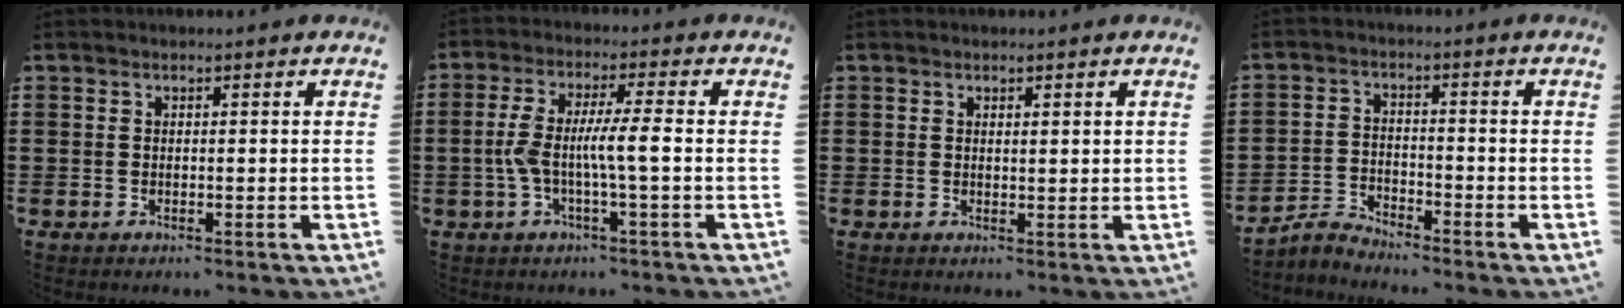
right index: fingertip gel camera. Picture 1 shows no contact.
{"total": 6.5, "force": [-1.1, 0.5, 6.4], "torque": [-0.129, -0.004, -0.028]}
{"total": 0.8, "force": [0.6, 0.2, 0.5], "torque": [-0.009, 0.001, 0.010]}
{"total": 2.9, "force": [-2.8, 0.5, 0.3], "torque": [-0.019, 0.004, -0.062]}